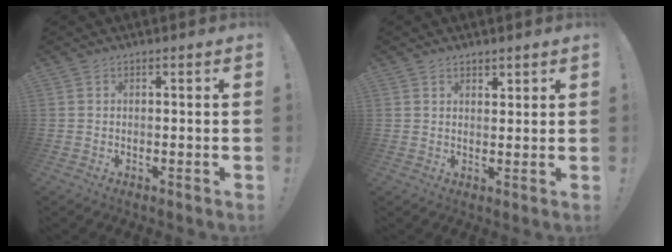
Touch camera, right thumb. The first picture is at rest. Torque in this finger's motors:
{"motor_torque": [0.06, 0.06, -0.03, 0.09, 0.08]}